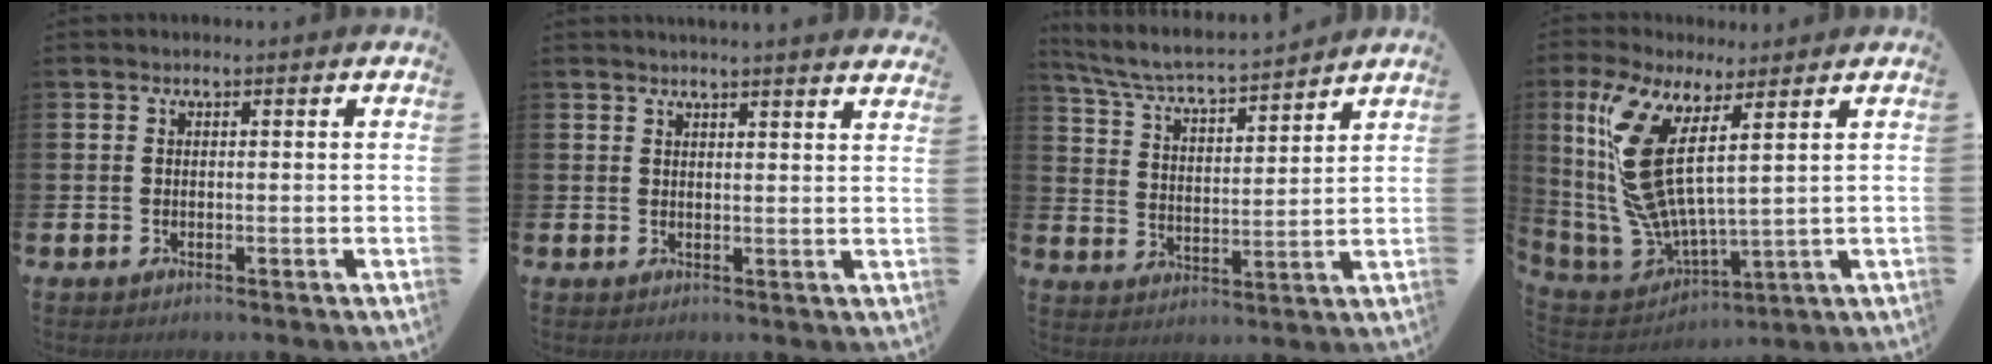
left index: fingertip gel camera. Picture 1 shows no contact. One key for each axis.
{"total": 2.5, "fx": 2.4, "fy": -0.6, "fz": -0.1, "tx": 0.002, "ty": -0.015, "tz": 0.044}
{"total": 5.7, "fx": 5.4, "fy": 0.2, "fz": 1.8, "tx": -0.062, "ty": -0.043, "tz": 0.089}
{"total": 10.7, "fx": 5.2, "fy": 3.3, "fz": 8.7, "tx": -0.216, "ty": -0.042, "tz": 0.090}